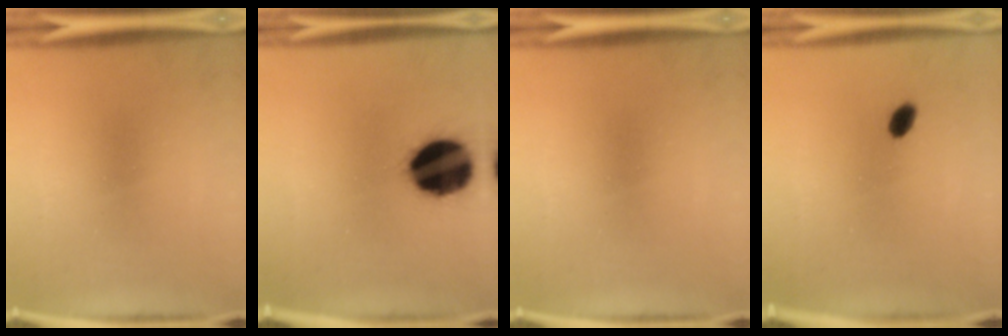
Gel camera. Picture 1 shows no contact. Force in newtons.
{"total": 18.5}
{"total": 0.0}
{"total": 2.4}